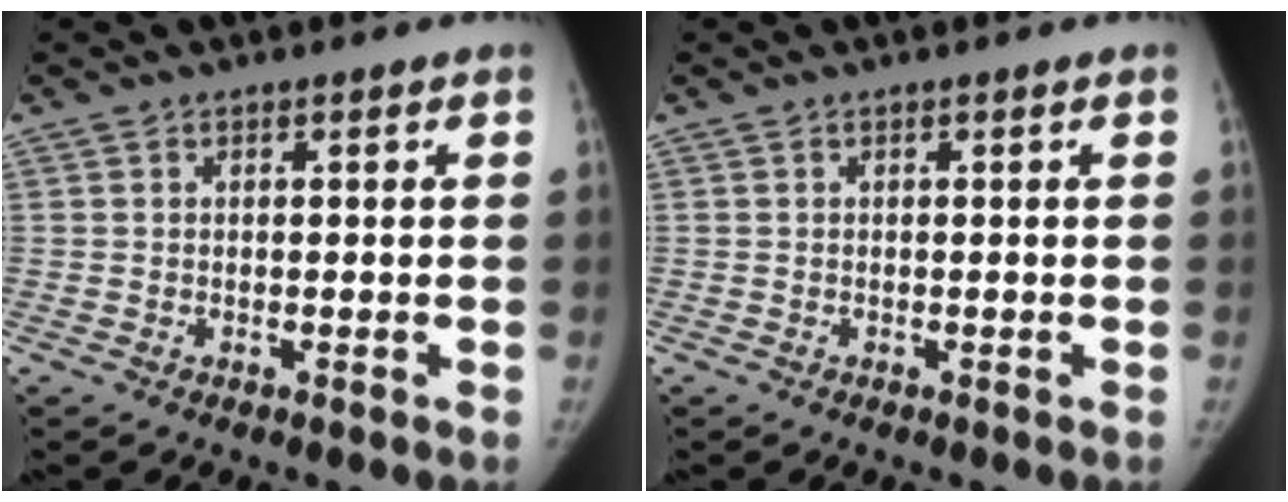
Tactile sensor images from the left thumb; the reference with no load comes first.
{"total": 0.0}